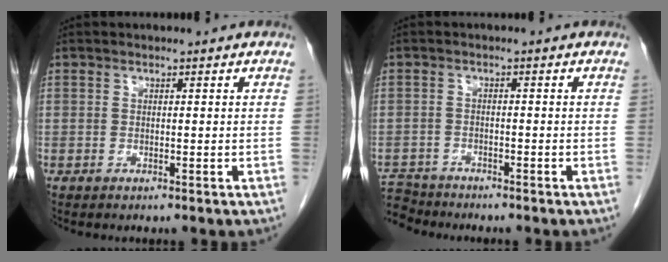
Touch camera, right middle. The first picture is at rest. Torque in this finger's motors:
{"motor_torque": [0.15, -0.40, -0.03, -0.02]}